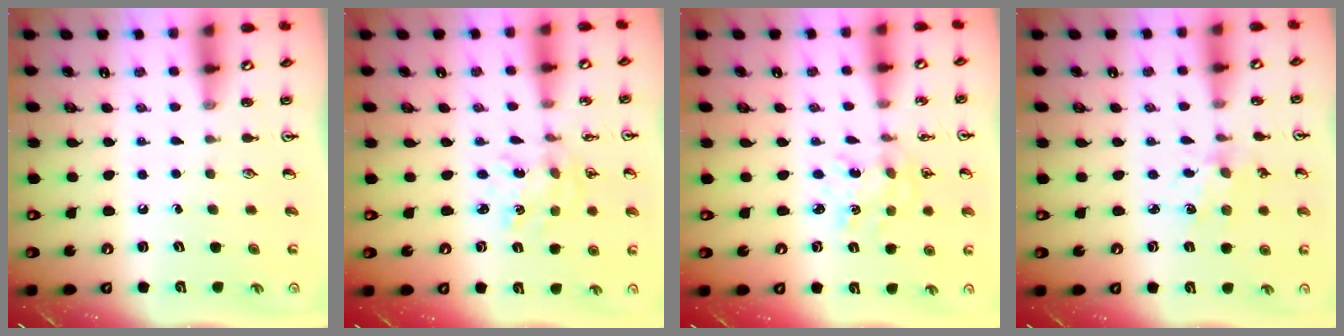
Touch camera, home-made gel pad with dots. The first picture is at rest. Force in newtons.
{"total": 1.4, "press": 1.4, "slide": 0.2}
{"total": 2.1, "press": 2.1, "slide": 0.1}
{"total": 2.5, "press": 2.5, "slide": 0.4}